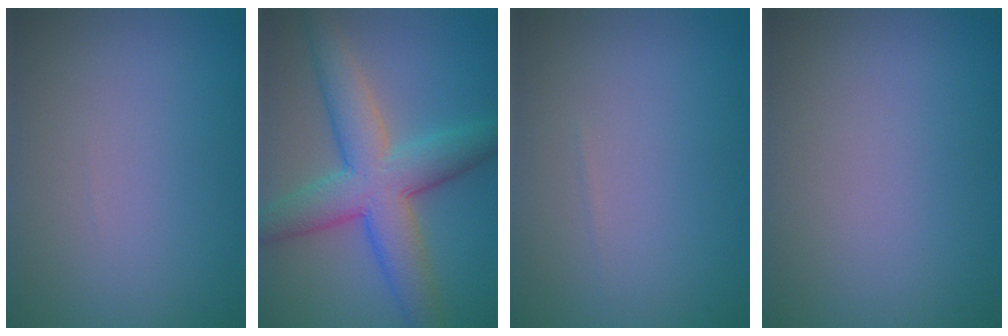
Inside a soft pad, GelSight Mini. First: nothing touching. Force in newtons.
{"total": 8.2, "press": 8.2, "slide": 0.3}
{"total": 0.0}
{"total": 0.0}